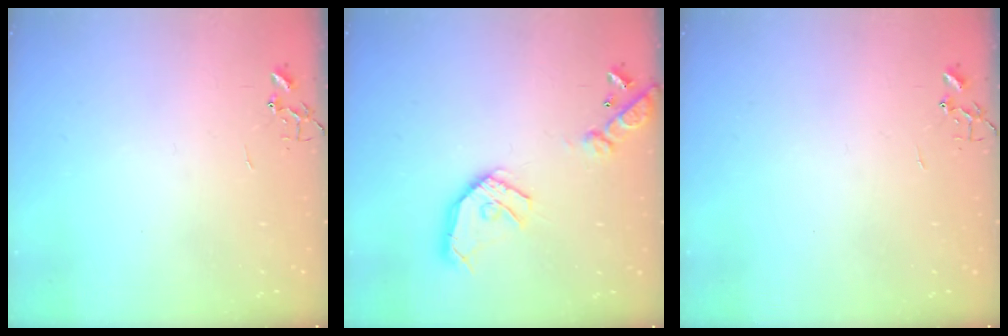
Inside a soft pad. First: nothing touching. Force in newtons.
{"total": 16.6, "press": 16.4, "slide": 2.5}
{"total": 0.0}